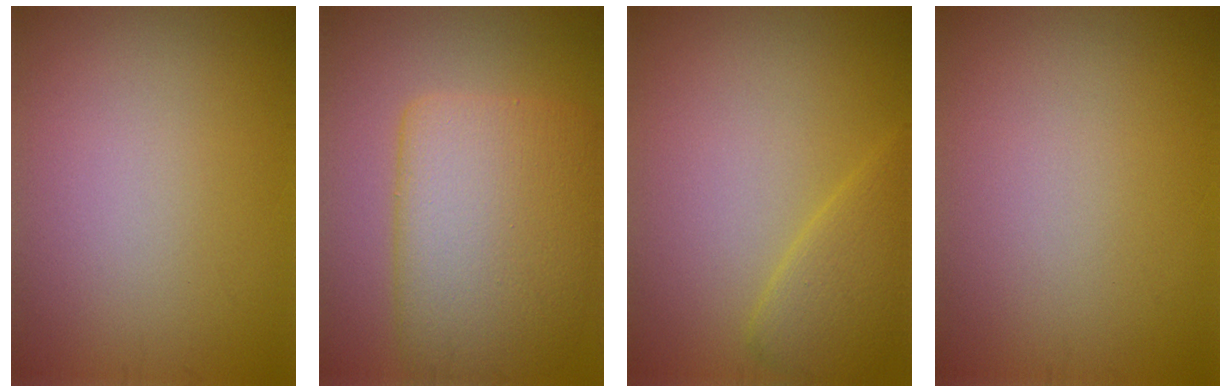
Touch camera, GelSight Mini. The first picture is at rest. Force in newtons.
{"total": 9.2, "press": 9.2, "slide": 0.6}
{"total": 2.8, "press": 2.8, "slide": 0.2}
{"total": 0.0}